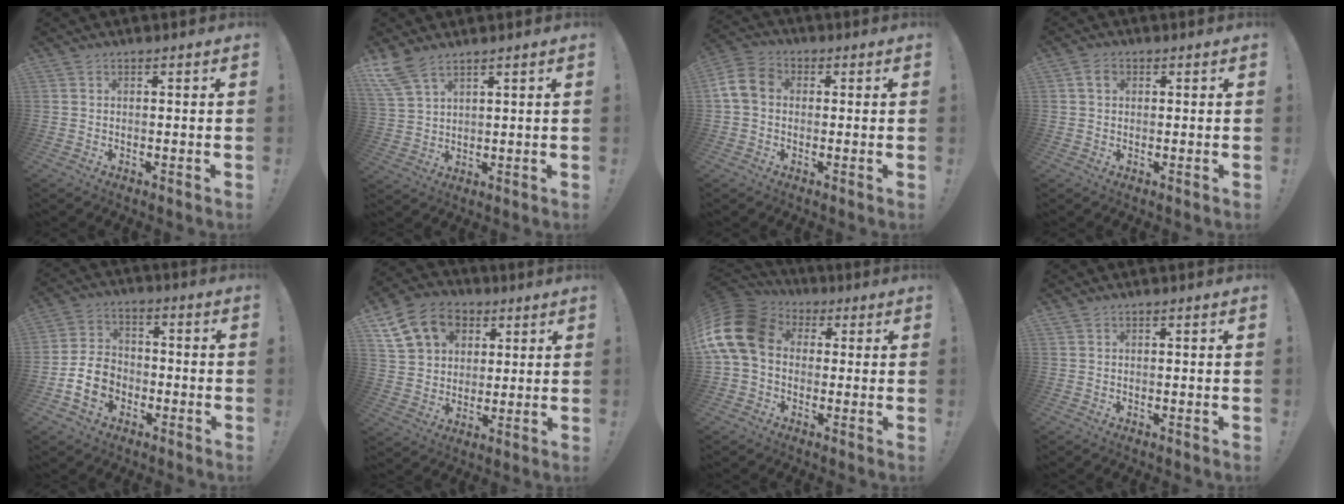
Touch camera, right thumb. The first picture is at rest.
{"total": 7.9, "force": [6.1, 2.7, 4.2], "torque": [-0.097, -0.019, 0.122]}
{"total": 9.0, "force": [0.5, 6.9, 5.8], "torque": [-0.117, 0.016, 0.016]}
{"total": 3.4, "force": [1.2, 2.4, 2.1], "torque": [-0.030, 0.002, 0.020]}
{"total": 10.8, "force": [-4.2, 8.2, 5.6], "torque": [-0.105, 0.032, -0.070]}
{"total": 16.7, "force": [7.3, 12.8, 7.8], "torque": [-0.117, -0.022, 0.144]}
{"total": 16.7, "force": [2.5, 11.9, 11.4], "torque": [-0.229, 0.010, 0.052]}
{"total": 0.6, "force": [0.4, 0.0, 0.4], "torque": [-0.012, 0.001, 0.009]}